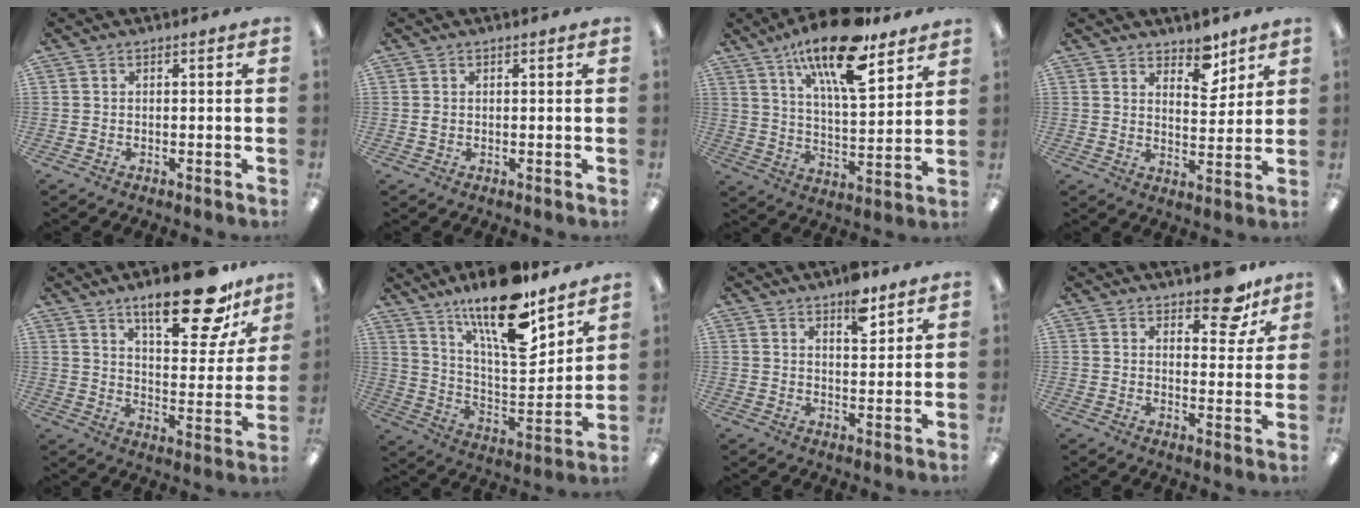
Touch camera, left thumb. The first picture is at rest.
{"total": 0.7, "force": [0.1, 0.6, 0.4], "torque": [-0.011, 0.005, 0.000]}
{"total": 18.9, "force": [13.0, 6.0, 12.4], "torque": [-0.214, -0.070, 0.215]}
{"total": 7.1, "force": [5.7, 3.3, 2.7], "torque": [-0.015, -0.041, 0.098]}
{"total": 20.0, "force": [13.8, 7.1, 12.6], "torque": [-0.174, -0.082, 0.221]}
{"total": 19.4, "force": [14.1, 5.8, 12.0], "torque": [-0.210, -0.097, 0.238]}
{"total": 7.4, "force": [5.0, 3.1, 4.4], "torque": [-0.052, -0.028, 0.082]}
{"total": 10.0, "force": [7.4, 4.2, 5.2], "torque": [-0.050, -0.048, 0.124]}